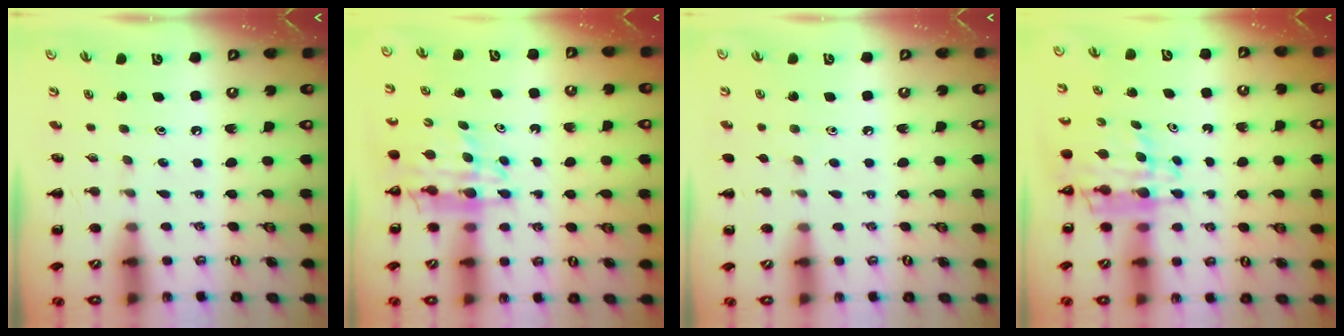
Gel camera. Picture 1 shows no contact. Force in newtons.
{"total": 12.2, "press": 11.5, "slide": 4.2}
{"total": 2.9, "press": 2.7, "slide": 1.2}
{"total": 8.5, "press": 7.9, "slide": 3.0}